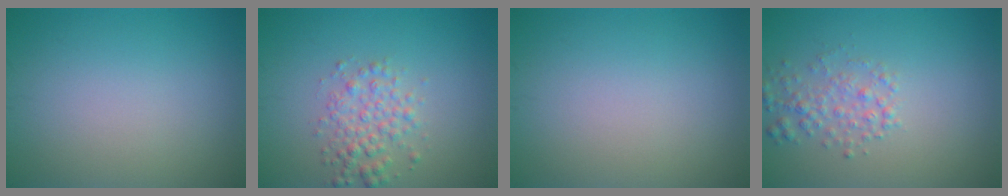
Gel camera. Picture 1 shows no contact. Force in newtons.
{"total": 2.9, "press": 2.9, "slide": 0.0}
{"total": 0.0}
{"total": 2.3, "press": 2.3, "slide": 0.1}